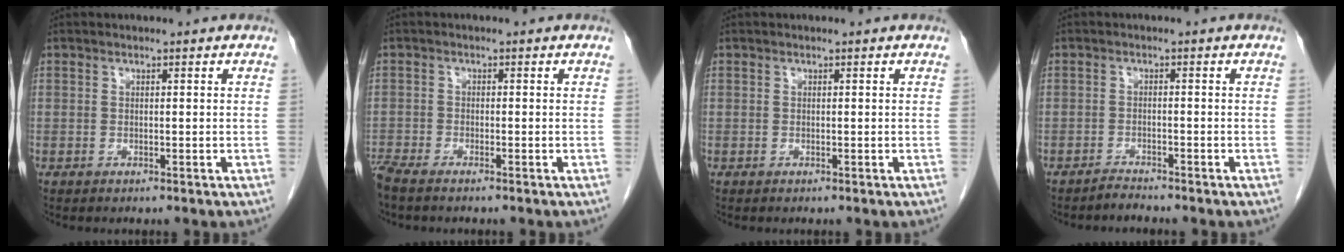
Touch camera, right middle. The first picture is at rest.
{"total": 3.7, "force": [-3.2, 0.5, 1.8], "torque": [-0.037, -0.006, -0.056]}
{"total": 0.0}
{"total": 1.5, "force": [-1.4, -0.1, -0.1], "torque": [0.004, -0.004, -0.023]}